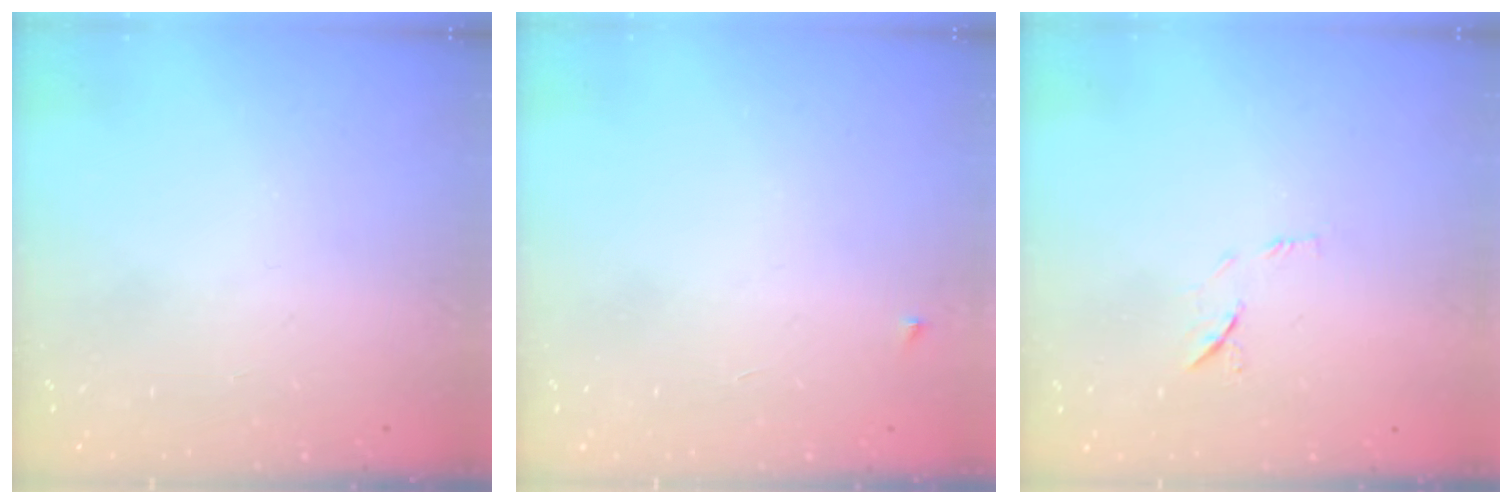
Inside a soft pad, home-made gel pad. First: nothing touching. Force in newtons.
{"total": 2.3, "press": 2.3, "slide": 0.3}
{"total": 6.8, "press": 6.7, "slide": 0.8}